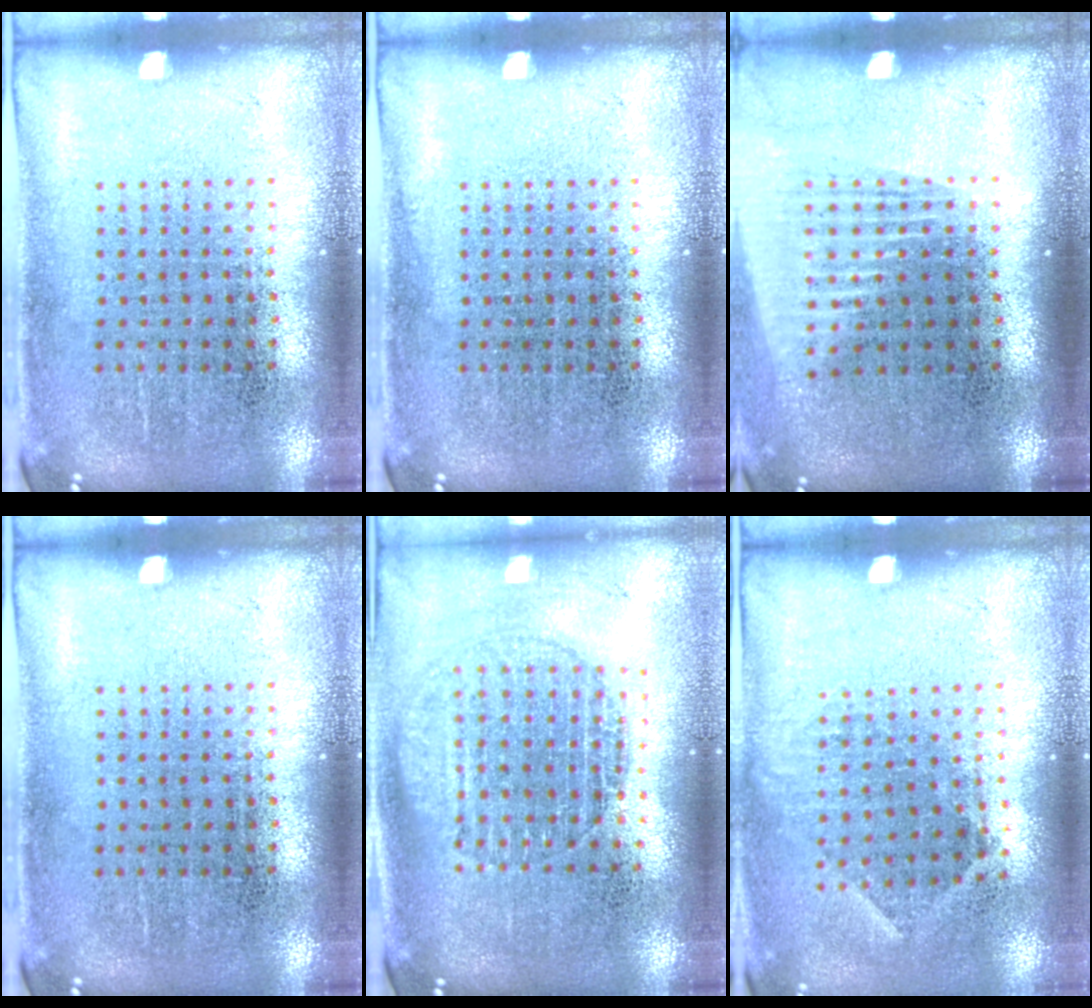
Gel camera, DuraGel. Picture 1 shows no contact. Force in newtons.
{"total": 0.0}
{"total": 1.4, "press": 1.2, "slide": 0.7}
{"total": 0.0}
{"total": 1.8, "press": 1.5, "slide": 1.0}
{"total": 0.9, "press": 0.7, "slide": 0.5}